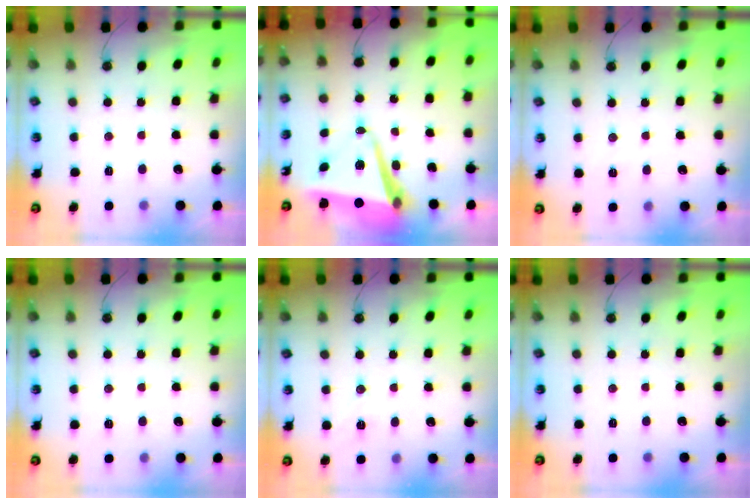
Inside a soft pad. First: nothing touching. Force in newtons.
{"total": 10.8, "press": 10.7, "slide": 1.6}
{"total": 4.5, "press": 3.2, "slide": 3.1}
{"total": 5.6, "press": 3.6, "slide": 4.4}
{"total": 8.0, "press": 6.9, "slide": 4.1}
{"total": 0.0}